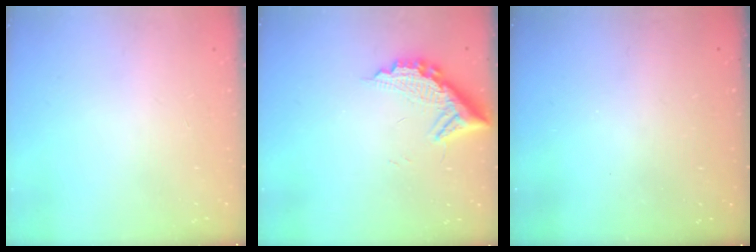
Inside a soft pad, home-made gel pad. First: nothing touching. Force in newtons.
{"total": 10.9, "press": 10.9, "slide": 0.8}
{"total": 3.2, "press": 3.2, "slide": 0.1}